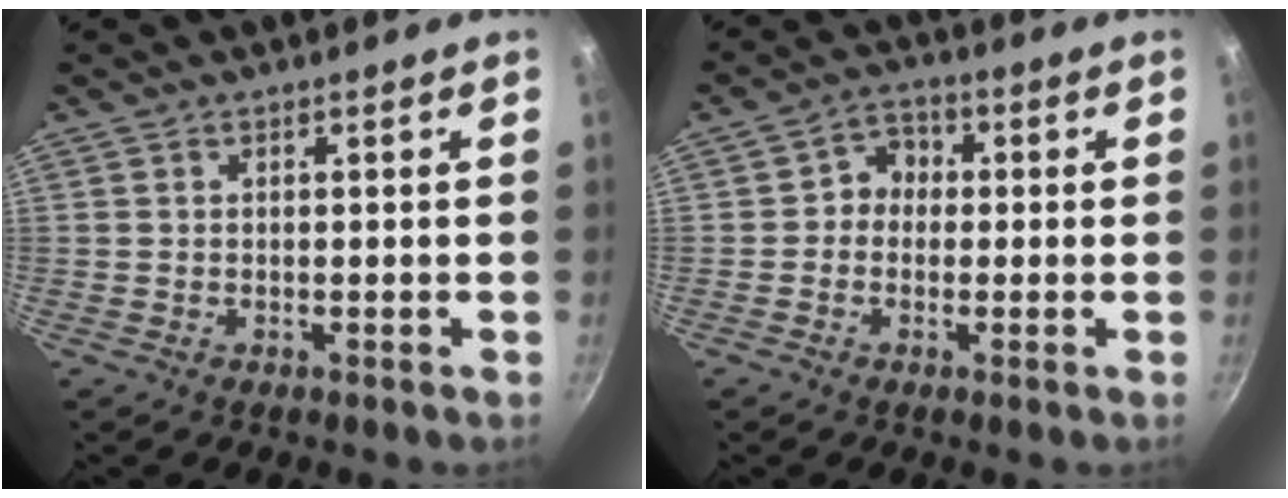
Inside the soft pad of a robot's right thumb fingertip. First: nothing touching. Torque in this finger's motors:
{"motor_torque": [-0.18, -0.03, -0.16, 0.09, 0.00]}